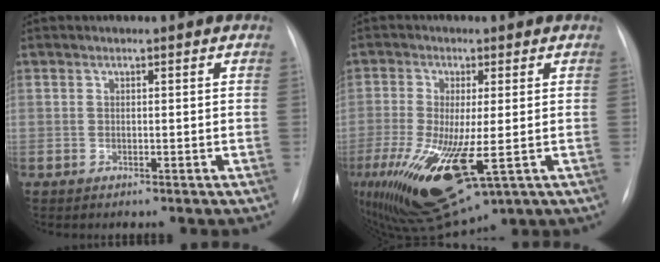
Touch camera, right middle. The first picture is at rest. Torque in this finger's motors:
{"motor_torque": [1.27, -0.87, 1.05, 0.21]}